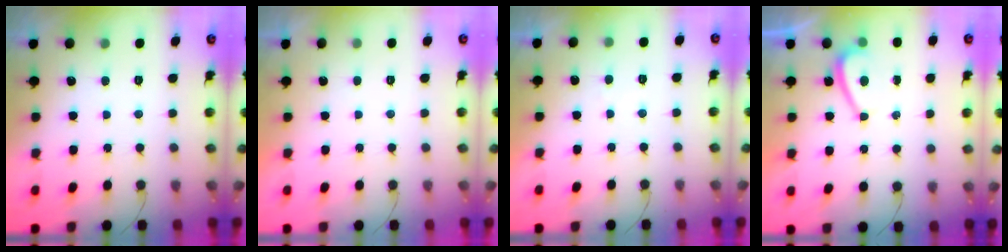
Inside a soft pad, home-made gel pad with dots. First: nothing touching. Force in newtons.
{"total": 2.2, "press": 2.2, "slide": 0.3}
{"total": 1.3, "press": 1.2, "slide": 0.5}
{"total": 4.8, "press": 4.2, "slide": 2.3}